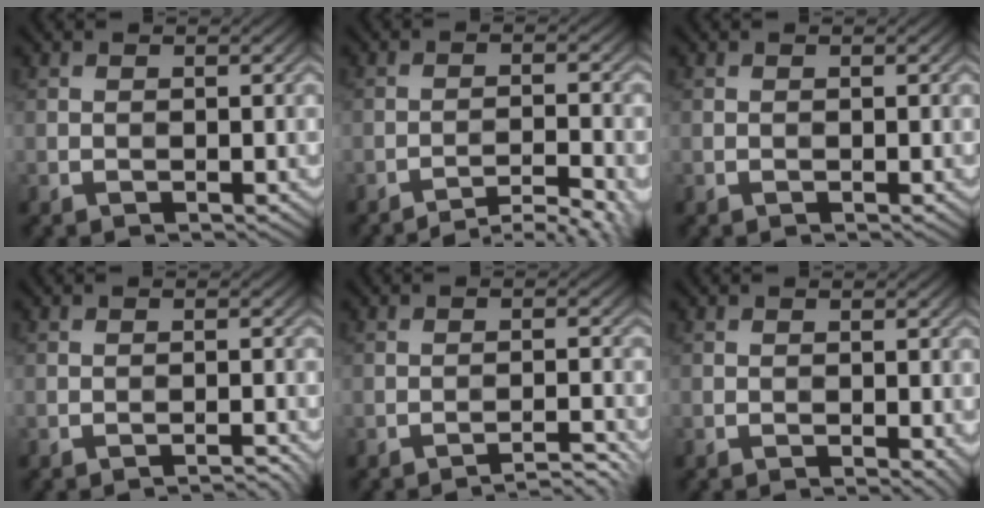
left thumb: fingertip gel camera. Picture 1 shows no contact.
{"total": 6.6, "force": [-5.6, 1.1, 3.3], "torque": [-0.051, 0.013, -0.075]}
{"total": 0.0}
{"total": 1.3, "force": [-1.1, 0.1, 0.6], "torque": [-0.001, 0.005, -0.022]}
{"total": 3.3, "force": [-2.9, 0.1, 1.5], "torque": [-0.019, 0.014, -0.050]}
{"total": 1.1, "force": [-0.3, 0.4, 1.0], "torque": [-0.015, -0.007, -0.004]}